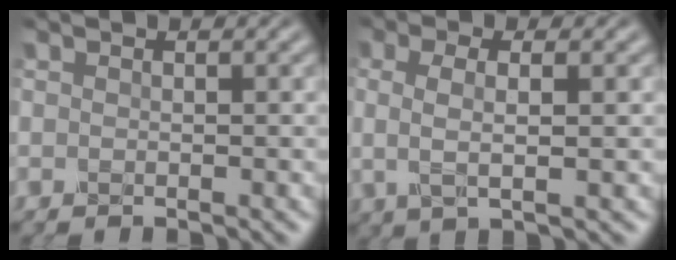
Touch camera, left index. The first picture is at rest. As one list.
[{"total": 3.1, "force": [0.4, 0.9, 3.0], "torque": [-0.059, 0.003, 0.008]}]